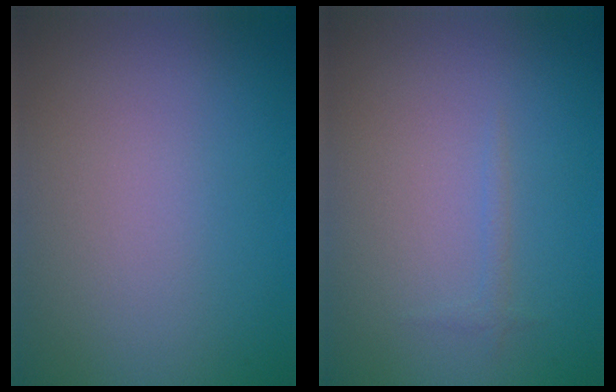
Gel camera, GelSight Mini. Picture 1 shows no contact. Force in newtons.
{"total": 0.6, "press": 0.6, "slide": 0.1}